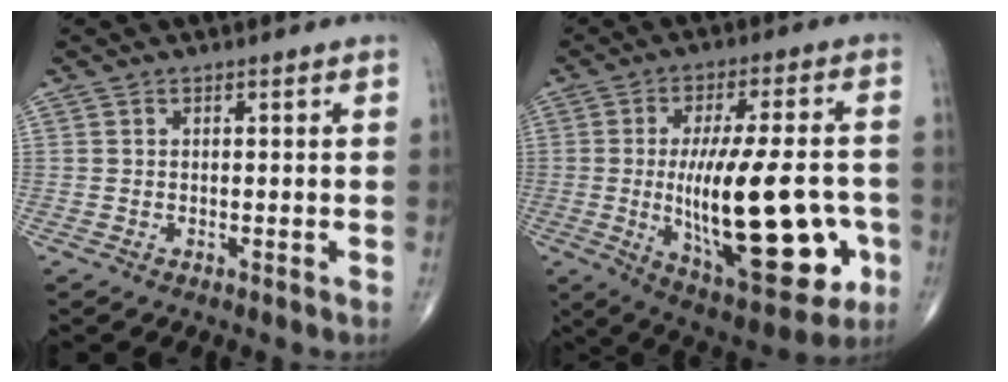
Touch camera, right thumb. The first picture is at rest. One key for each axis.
{"total": 25.1, "fx": -4.1, "fy": 9.5, "fz": 22.9, "tx": -0.349, "ty": -0.005, "tz": -0.039}